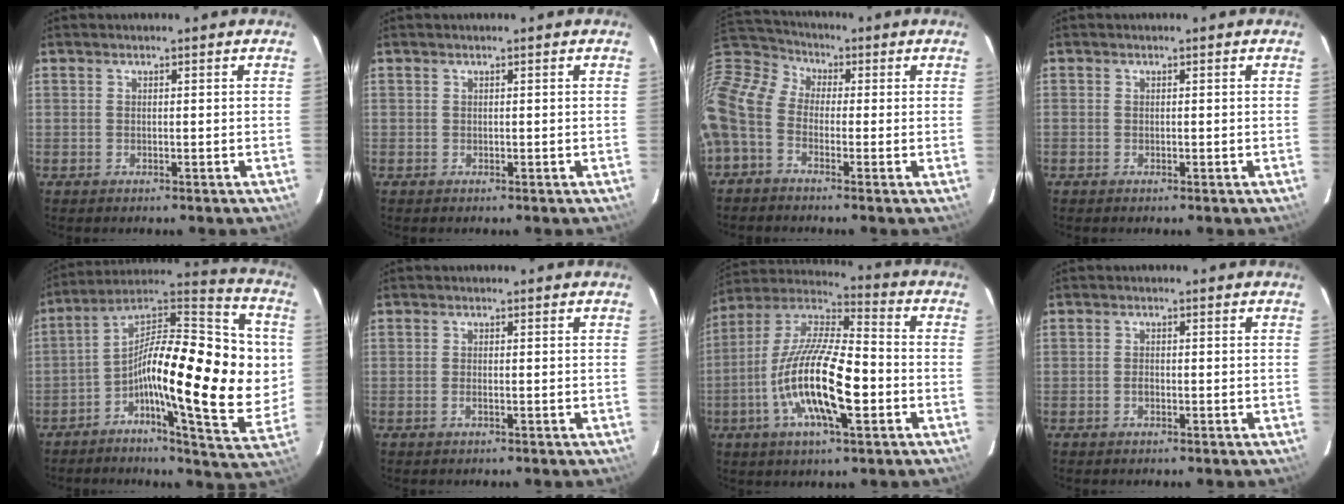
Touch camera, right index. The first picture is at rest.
{"total": 0.0}
{"total": 11.8, "force": [-1.9, 8.1, 8.4], "torque": [-0.183, 0.016, -0.055]}
{"total": 0.0}
{"total": 24.3, "force": [-1.2, 7.8, 23.0], "torque": [-0.359, 0.020, -0.034]}
{"total": 0.9, "force": [-0.4, 0.1, 0.8], "torque": [-0.017, 0.000, -0.008]}
{"total": 18.6, "force": [-5.3, 5.3, 17.1], "torque": [-0.329, -0.012, -0.106]}
{"total": 1.0, "force": [-0.5, 0.6, 0.7], "torque": [-0.014, 0.002, -0.010]}